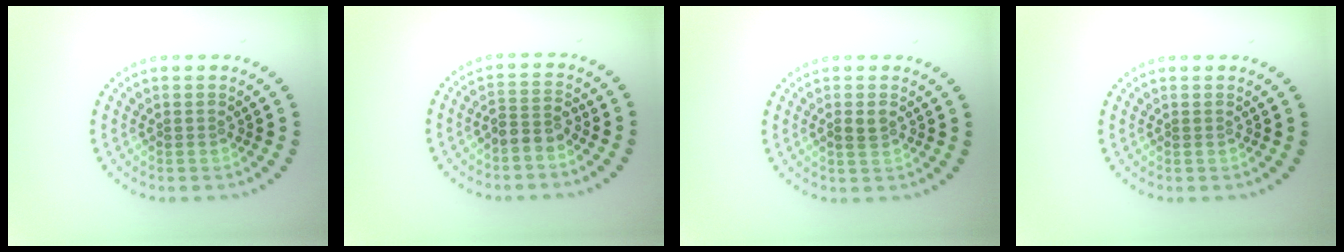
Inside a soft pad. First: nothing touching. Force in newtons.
{"total": 2.1, "press": 1.7, "slide": 1.2}
{"total": 1.3, "press": 1.2, "slide": 0.4}
{"total": 0.0}